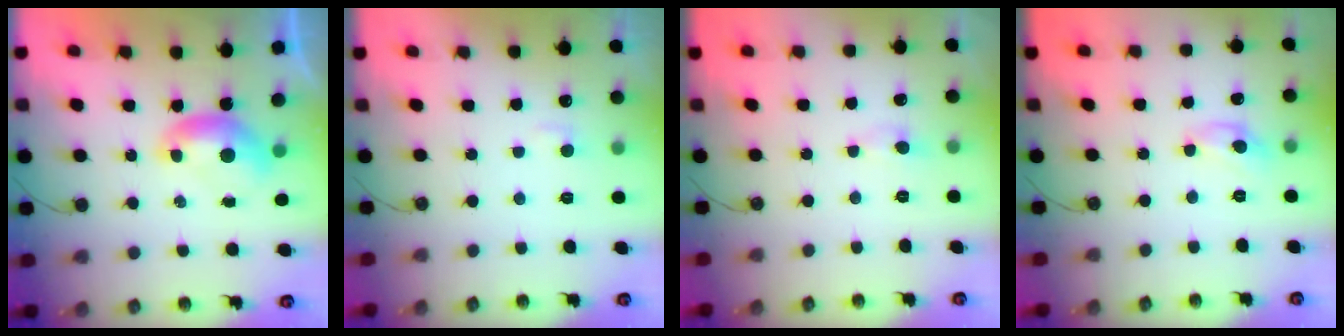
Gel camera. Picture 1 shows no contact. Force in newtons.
{"total": 2.5, "press": 2.4, "slide": 0.5}
{"total": 0.0}
{"total": 3.7, "press": 3.7, "slide": 0.3}